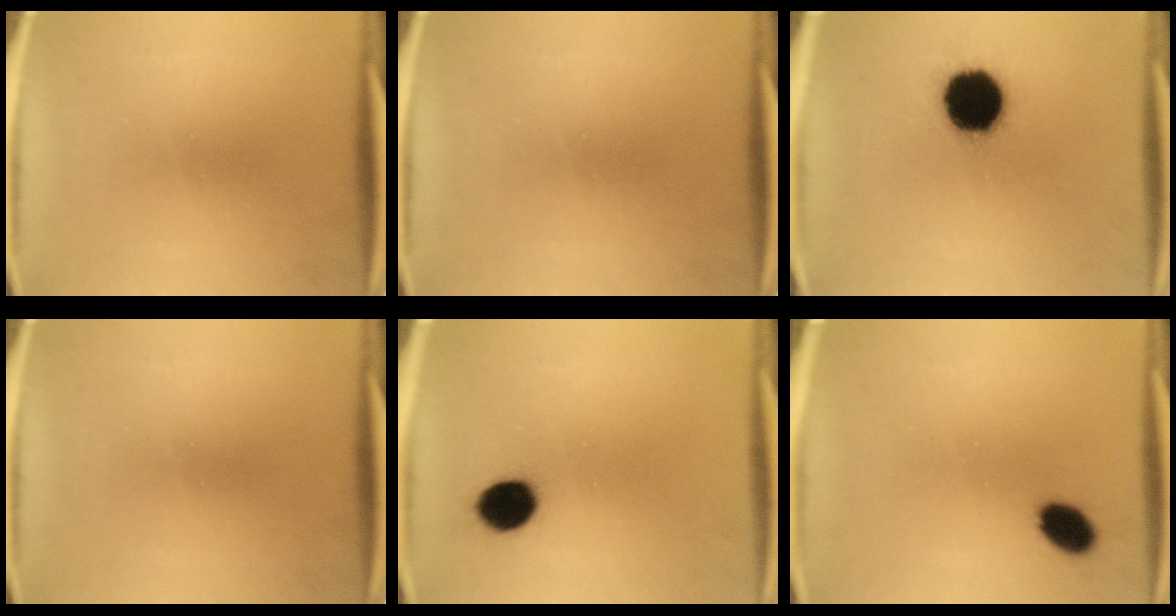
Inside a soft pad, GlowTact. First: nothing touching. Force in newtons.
{"total": 0.0}
{"total": 18.4}
{"total": 0.0}
{"total": 7.8}
{"total": 5.5}